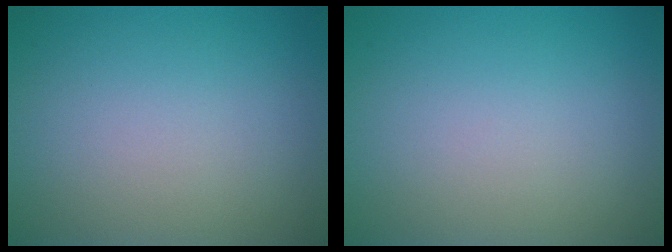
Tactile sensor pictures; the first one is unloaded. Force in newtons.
{"total": 0.0}